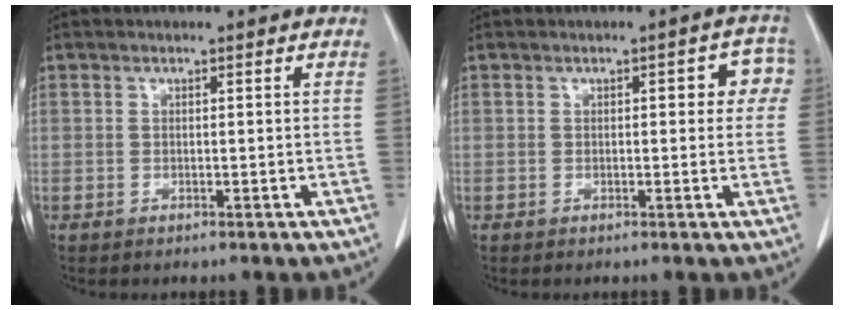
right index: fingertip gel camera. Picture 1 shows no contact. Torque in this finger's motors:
{"motor_torque": [0.09, 0.08, 0.09, 0.00]}